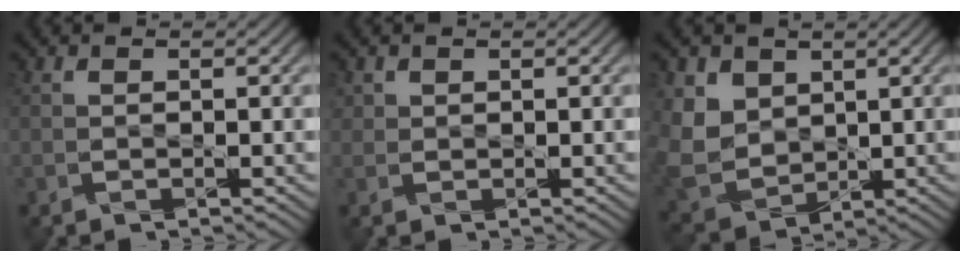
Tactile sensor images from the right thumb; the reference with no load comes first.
{"total": 0.8, "force": [0.5, 0.6, 0.2], "torque": [-0.010, -0.002, 0.012]}
{"total": 5.9, "force": [2.3, 4.8, 2.6], "torque": [-0.095, -0.010, 0.051]}